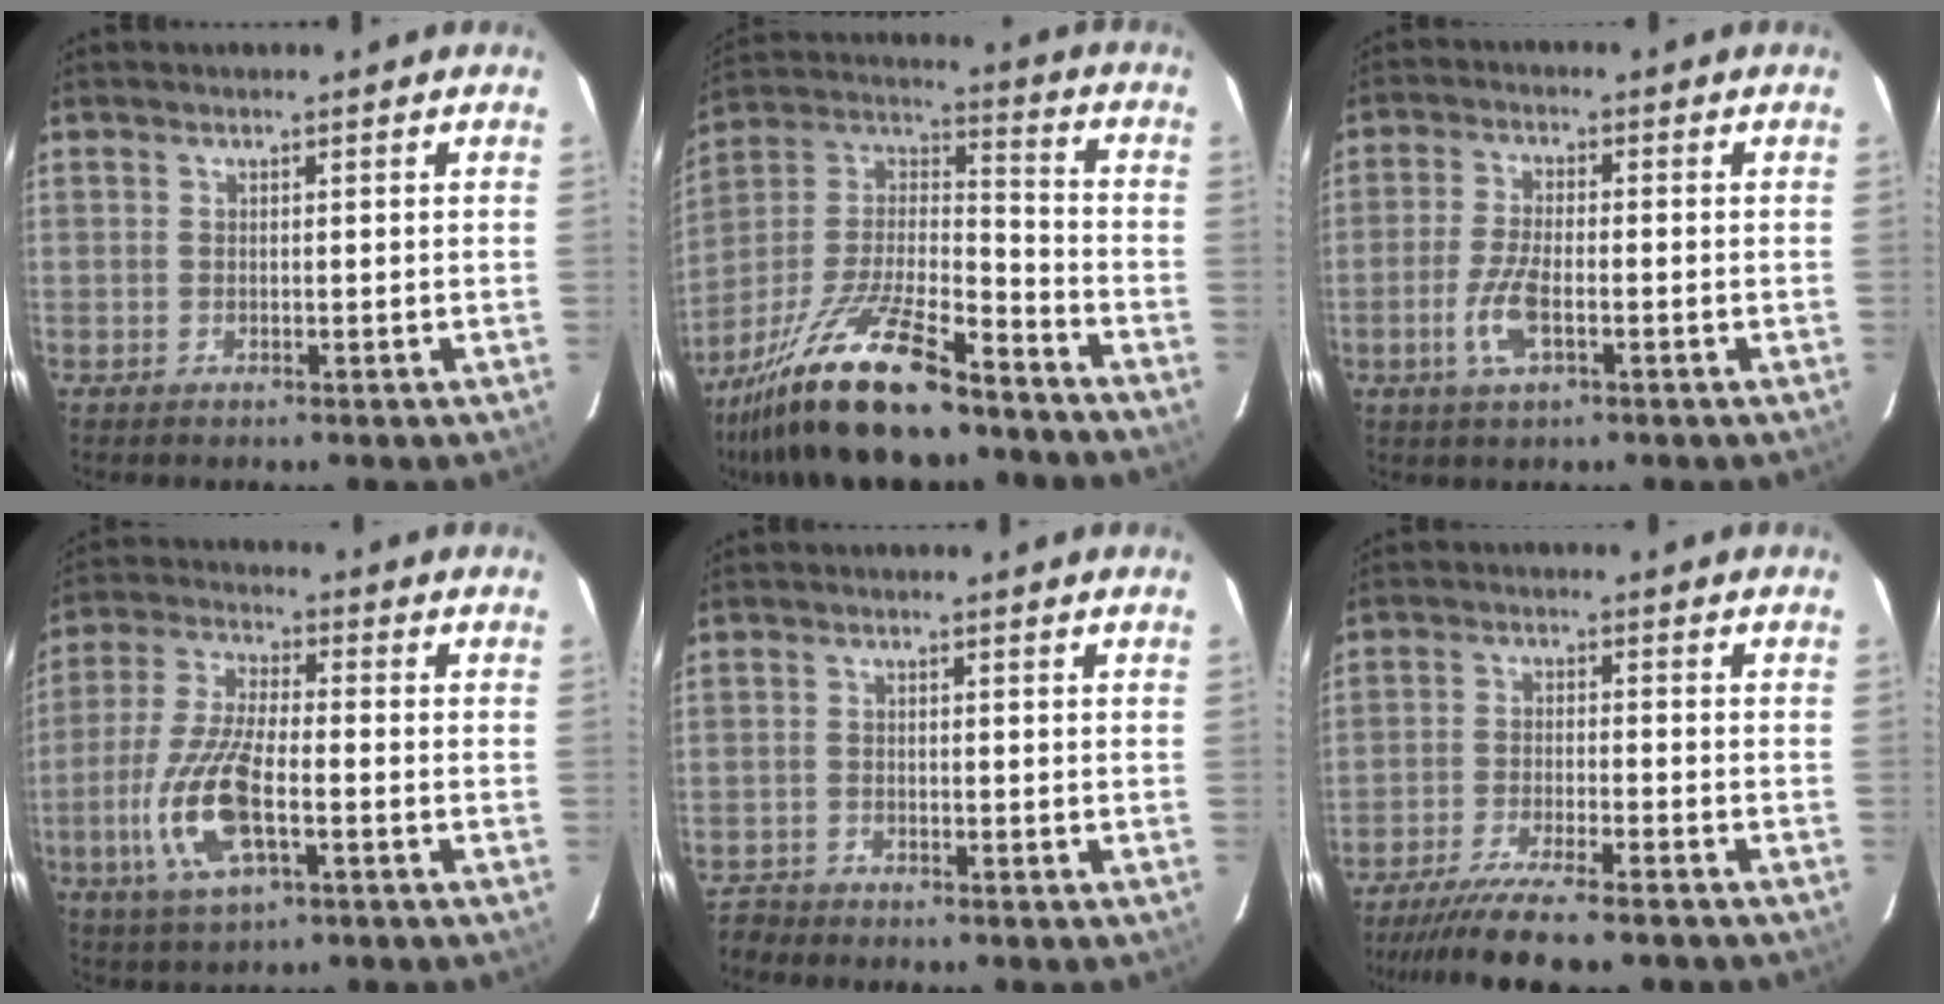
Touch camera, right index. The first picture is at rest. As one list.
[{"total": 23.9, "force": [-17.0, 6.7, 15.5], "torque": [-0.310, -0.017, -0.291]}, {"total": 6.6, "force": [-2.4, 2.4, 5.6], "torque": [-0.124, -0.003, -0.048]}, {"total": 13.8, "force": [-4.4, 4.8, 12.2], "torque": [-0.264, -0.008, -0.085]}, {"total": 3.3, "force": [-3.1, 1.2, 0.0], "torque": [-0.016, -0.006, -0.065]}, {"total": 12.4, "force": [-10.6, 1.3, 6.4], "torque": [-0.146, -0.031, -0.177]}]